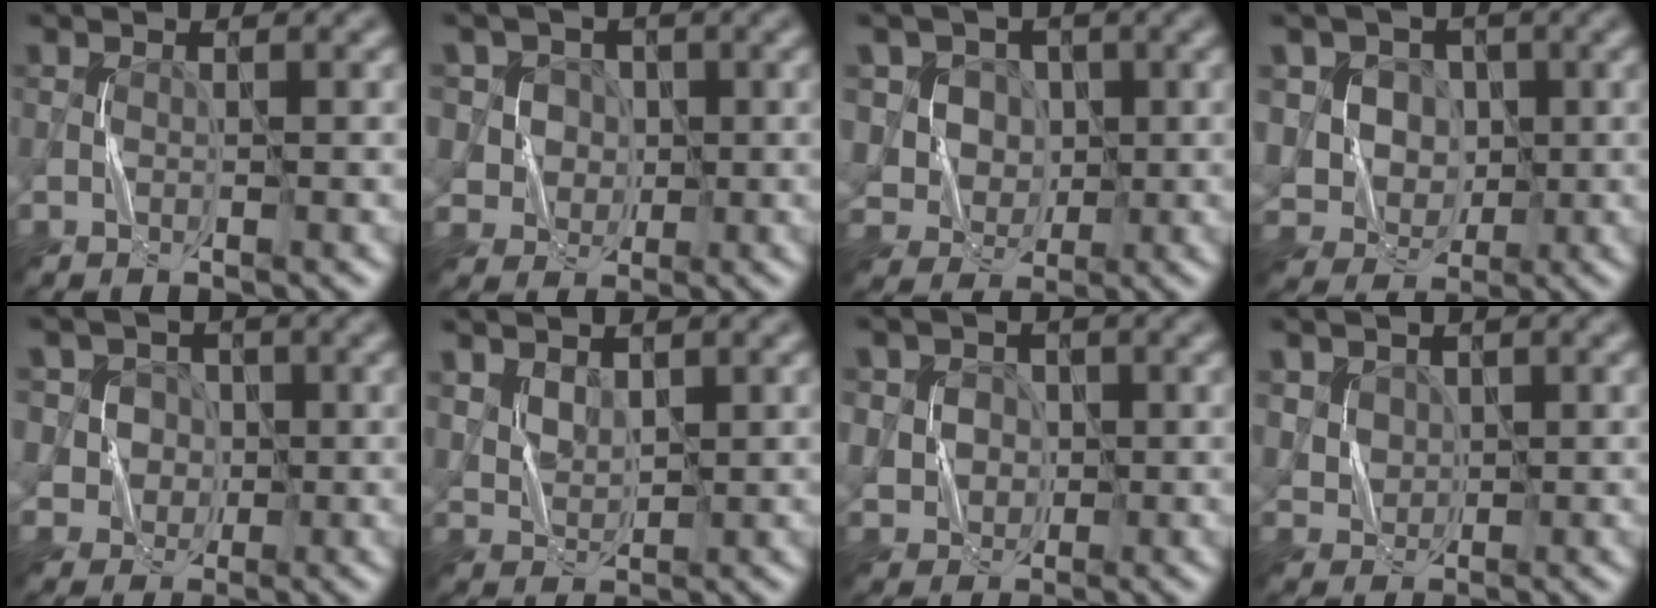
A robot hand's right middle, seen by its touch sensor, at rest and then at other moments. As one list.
[{"total": 7.1, "force": [2.3, 6.5, 1.7], "torque": [-0.043, 0.039, 0.025]}, {"total": 5.3, "force": [1.7, 4.9, 1.3], "torque": [-0.012, 0.011, 0.025]}, {"total": 6.8, "force": [1.2, 6.3, 2.2], "torque": [-0.030, 0.023, 0.005]}, {"total": 7.4, "force": [1.6, 7.0, 1.7], "torque": [-0.045, 0.039, 0.013]}, {"total": 1.7, "force": [1.3, 0.9, 0.5], "torque": [-0.010, -0.004, 0.035]}, {"total": 4.9, "force": [0.5, 4.6, 1.7], "torque": [-0.031, 0.021, -0.007]}, {"total": 2.6, "force": [1.4, 2.2, 0.6], "torque": [-0.020, 0.001, 0.039]}]